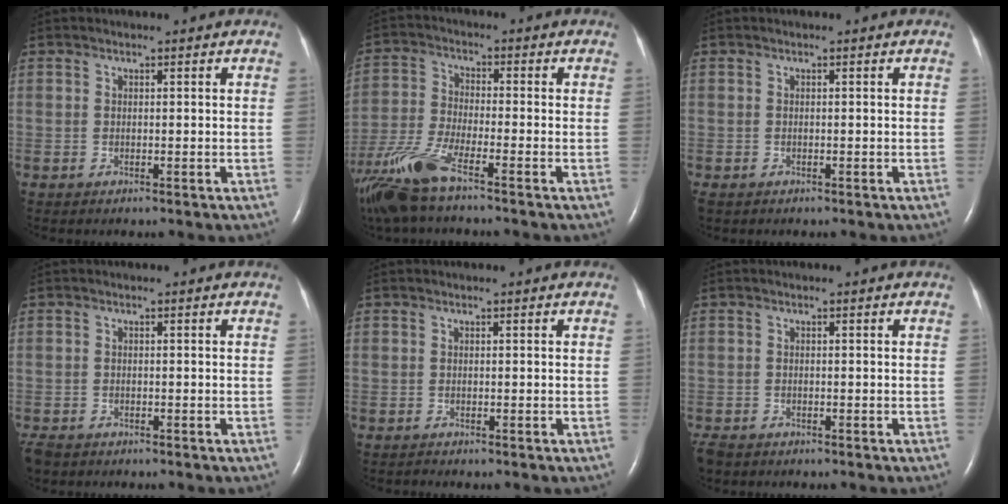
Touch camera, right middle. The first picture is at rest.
{"total": 11.2, "force": [-8.0, 1.4, 7.6], "torque": [-0.169, -0.027, -0.155]}
{"total": 0.6, "force": [-0.5, 0.3, 0.2], "torque": [-0.005, 0.000, -0.006]}
{"total": 3.2, "force": [-2.5, 1.6, 1.0], "torque": [-0.024, -0.005, -0.043]}
{"total": 0.0}
{"total": 2.9, "force": [-2.4, 1.5, 0.9], "torque": [-0.022, -0.005, -0.041]}